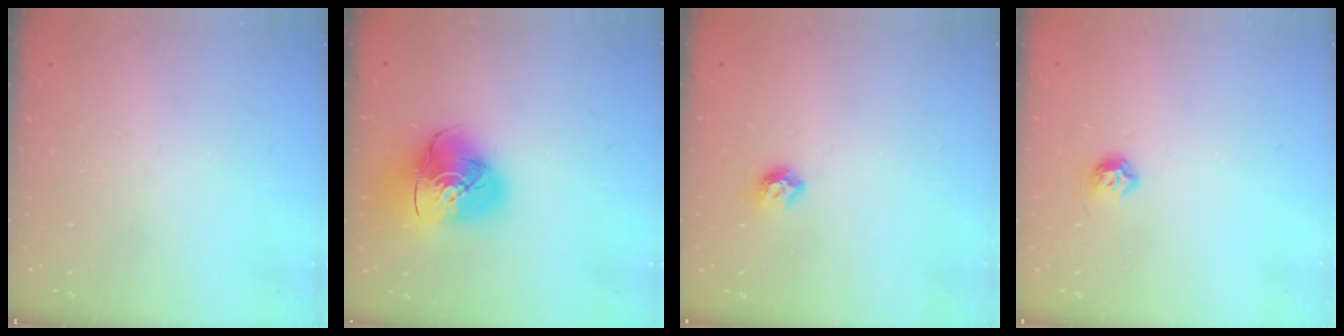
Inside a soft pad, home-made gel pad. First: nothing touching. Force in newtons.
{"total": 16.0, "press": 15.8, "slide": 2.1}
{"total": 6.1, "press": 6.0, "slide": 0.9}
{"total": 6.1, "press": 6.0, "slide": 1.1}